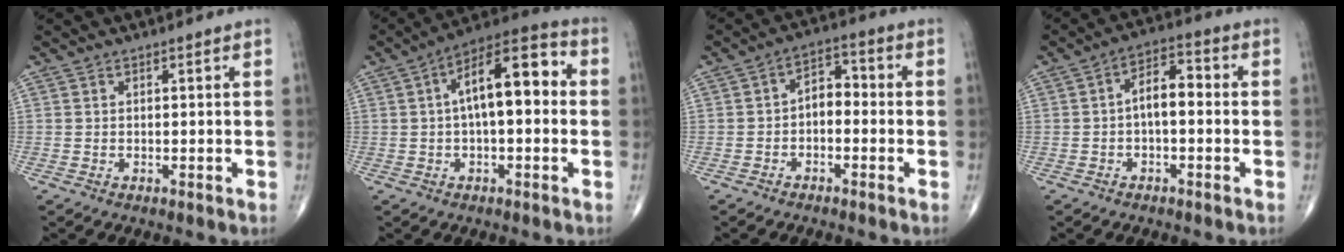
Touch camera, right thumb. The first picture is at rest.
{"total": 14.1, "force": [1.5, 6.0, 12.7], "torque": [-0.189, 0.042, 0.013]}
{"total": 5.3, "force": [-1.1, 3.4, 3.9], "torque": [-0.043, 0.032, -0.030]}
{"total": 6.5, "force": [-0.5, 3.3, 5.6], "torque": [-0.079, 0.033, -0.018]}